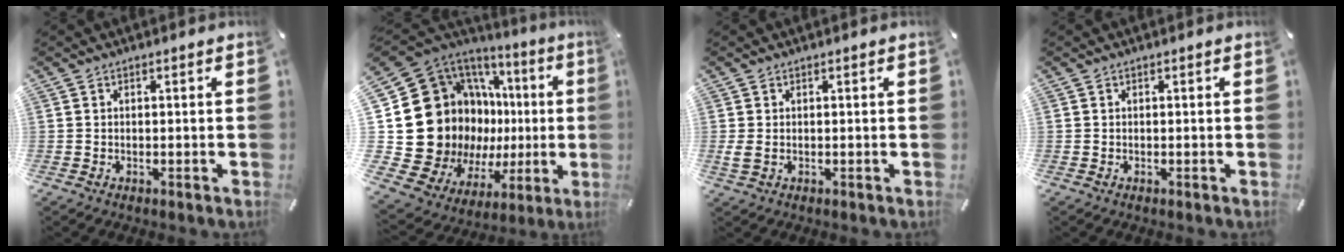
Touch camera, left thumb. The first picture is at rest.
{"total": 24.8, "force": [1.9, 18.1, 16.9], "torque": [-0.284, -0.081, 0.091]}
{"total": 1.8, "force": [0.1, 1.0, 1.5], "torque": [-0.028, 0.003, 0.003]}
{"total": 0.0}